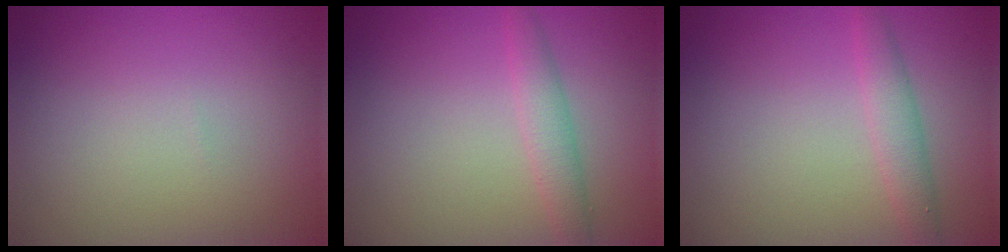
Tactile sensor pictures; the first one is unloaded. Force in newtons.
{"total": 2.3, "press": 2.3, "slide": 0.0}
{"total": 2.3, "press": 2.3, "slide": 0.1}